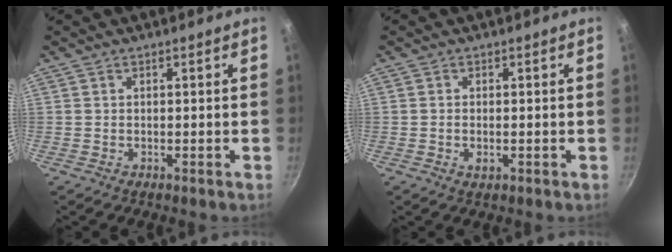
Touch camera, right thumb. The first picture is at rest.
{"total": 1.5, "force": [-0.5, 0.7, 1.3], "torque": [-0.025, -0.003, -0.008]}